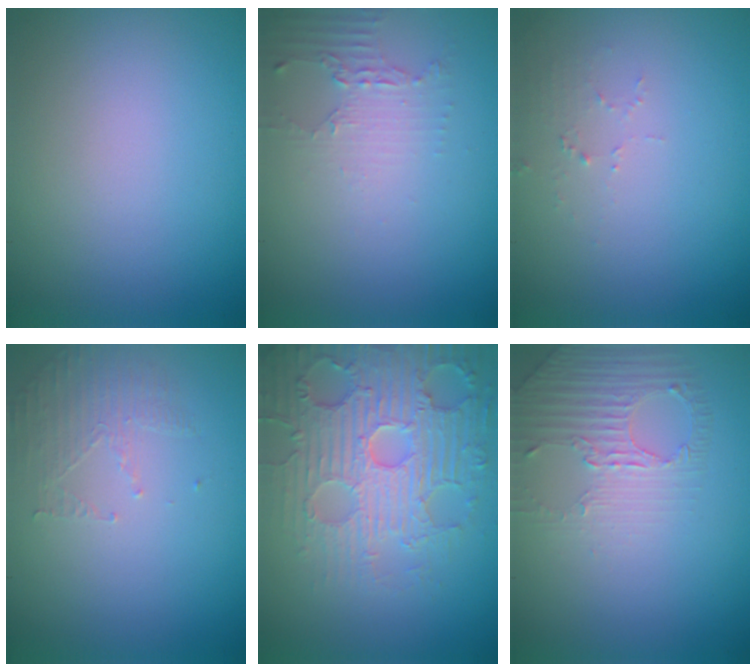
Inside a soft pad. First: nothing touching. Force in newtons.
{"total": 2.1, "press": 1.5, "slide": 1.4}
{"total": 1.1, "press": 1.1, "slide": 0.1}
{"total": 1.6, "press": 0.7, "slide": 1.4}
{"total": 6.8, "press": 5.8, "slide": 3.5}
{"total": 1.8, "press": 1.5, "slide": 1.0}